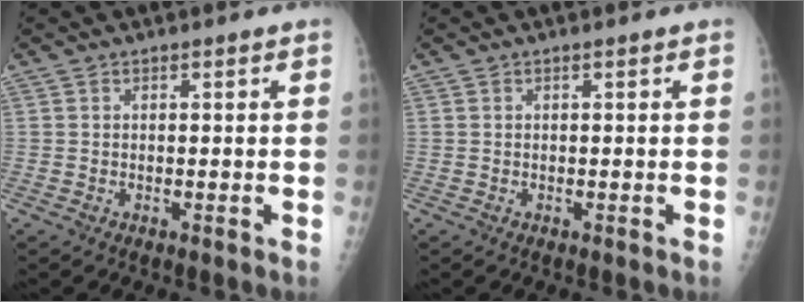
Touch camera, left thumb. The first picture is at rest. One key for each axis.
{"total": 0.0}